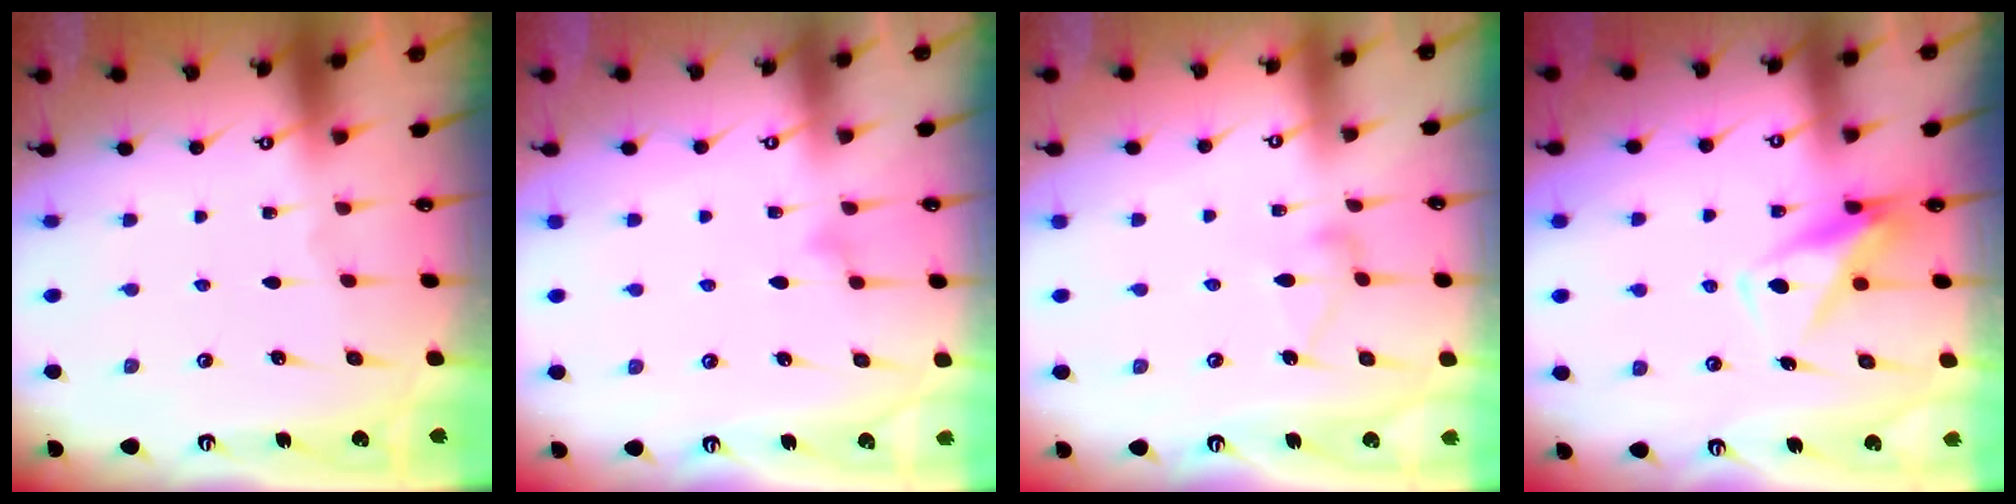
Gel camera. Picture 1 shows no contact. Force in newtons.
{"total": 6.7, "press": 6.7, "slide": 0.3}
{"total": 8.3, "press": 8.3, "slide": 0.4}
{"total": 8.5, "press": 8.5, "slide": 0.8}